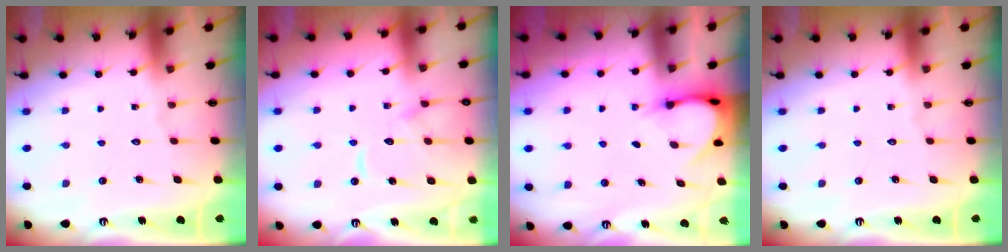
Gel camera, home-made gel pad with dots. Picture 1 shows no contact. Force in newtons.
{"total": 11.2, "press": 11.2, "slide": 1.2}
{"total": 3.9, "press": 3.9, "slide": 0.4}
{"total": 0.0}